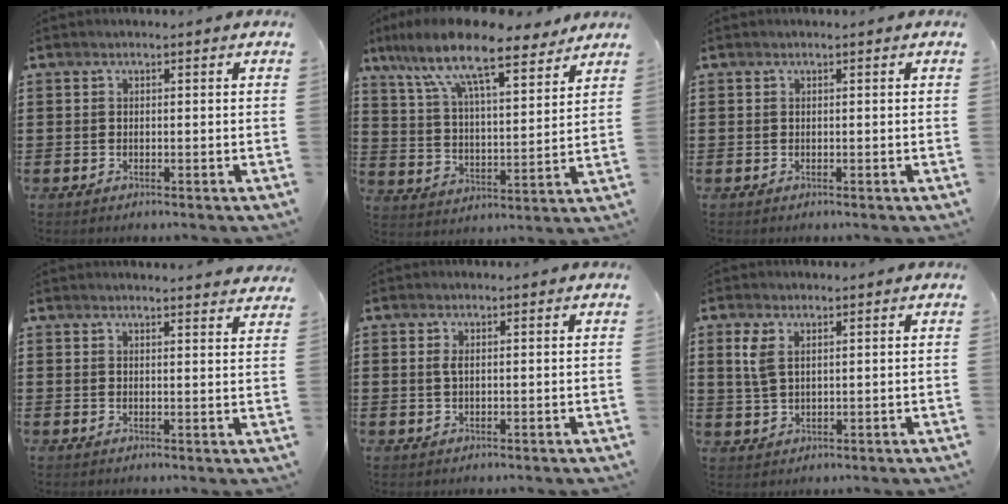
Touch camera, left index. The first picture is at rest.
{"total": 12.3, "force": [9.8, 2.3, 7.1], "torque": [-0.172, -0.042, 0.168]}
{"total": 0.0}
{"total": 2.4, "force": [2.4, -0.2, 0.1], "torque": [-0.001, -0.012, 0.043]}
{"total": 1.4, "force": [0.3, 0.5, 1.3], "torque": [-0.034, 0.000, 0.002]}
{"total": 3.5, "force": [1.6, 1.8, 2.6], "torque": [-0.069, 0.005, 0.025]}